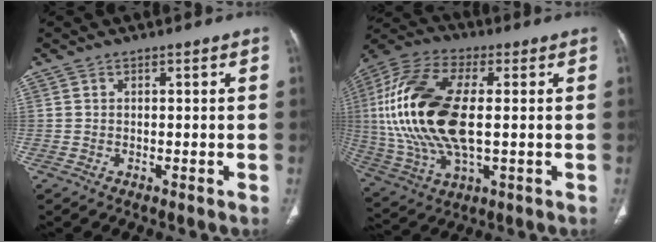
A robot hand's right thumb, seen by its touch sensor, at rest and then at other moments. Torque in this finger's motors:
{"motor_torque": [2.49, 2.52, 1.49, -1.28, 0.91]}